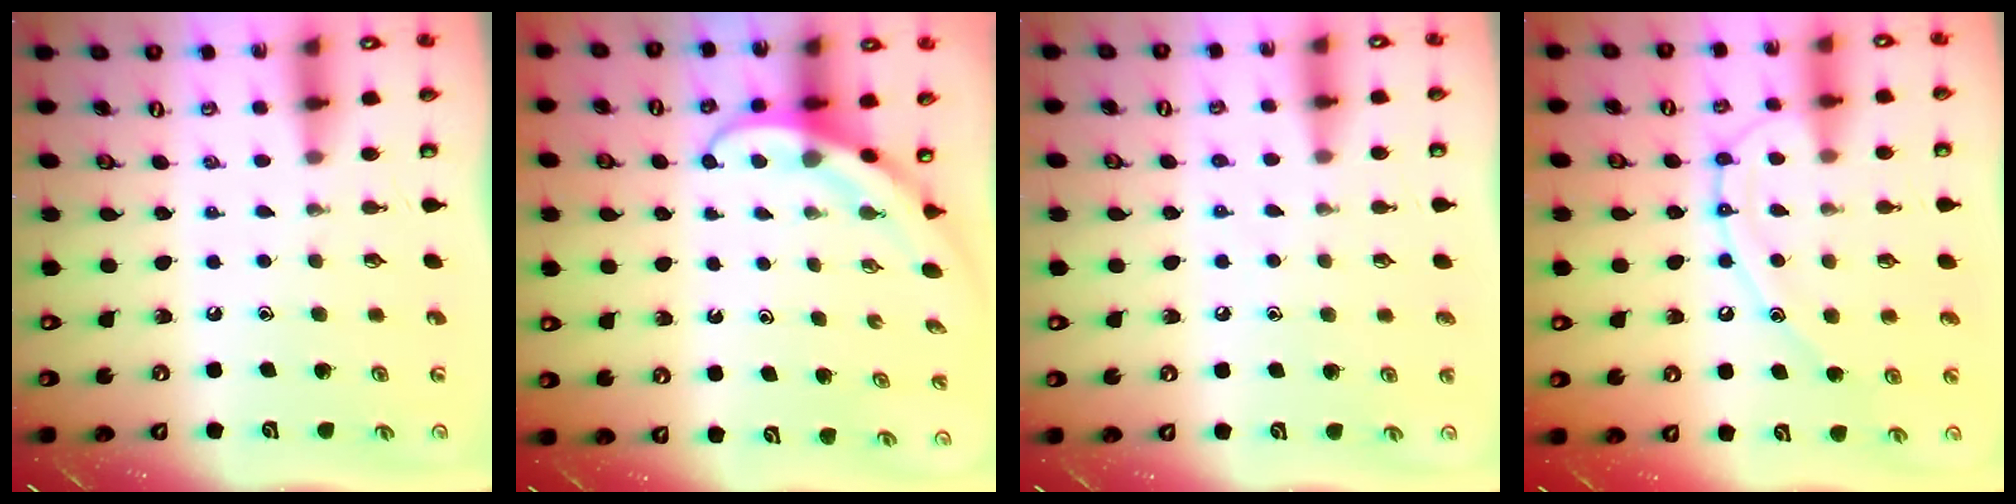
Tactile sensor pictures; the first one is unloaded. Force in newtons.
{"total": 3.9, "press": 3.9, "slide": 0.3}
{"total": 4.3, "press": 4.3, "slide": 0.5}
{"total": 12.8, "press": 12.8, "slide": 1.3}